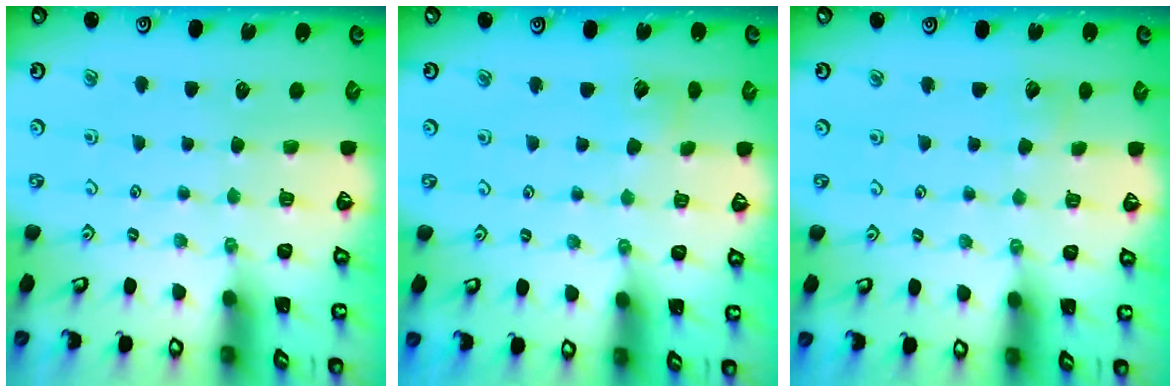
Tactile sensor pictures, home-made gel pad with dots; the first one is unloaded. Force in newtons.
{"total": 5.2, "press": 5.1, "slide": 0.5}
{"total": 2.3, "press": 2.3, "slide": 0.1}